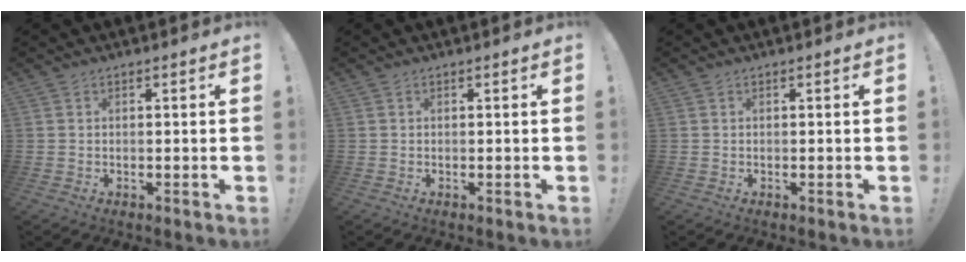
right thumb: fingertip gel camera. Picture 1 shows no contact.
{"total": 0.0}
{"total": 0.0}